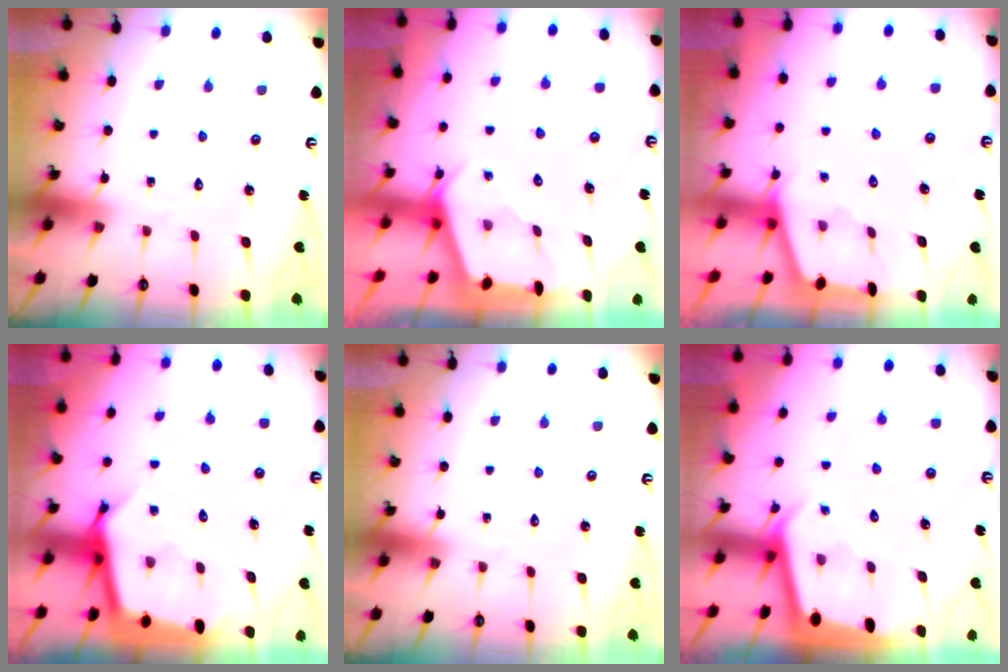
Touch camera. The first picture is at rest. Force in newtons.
{"total": 2.4, "press": 2.4, "slide": 0.3}
{"total": 2.2, "press": 2.2, "slide": 0.1}
{"total": 5.6, "press": 5.6, "slide": 0.5}
{"total": 0.0}
{"total": 2.2, "press": 2.2, "slide": 0.1}